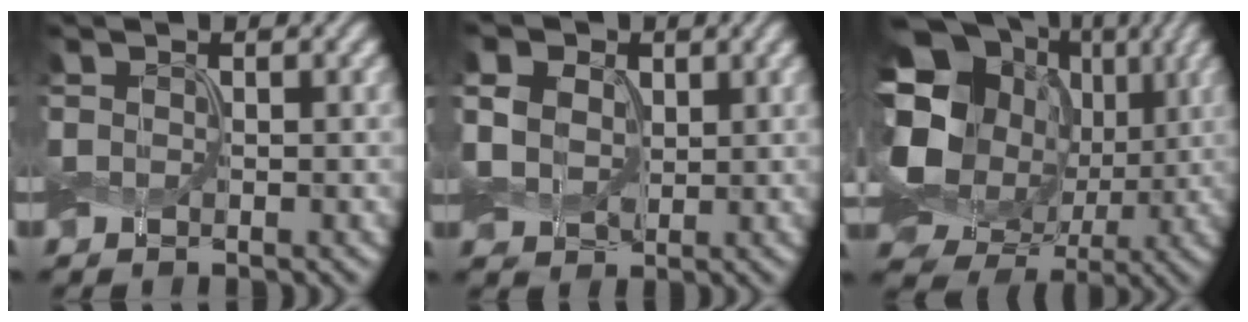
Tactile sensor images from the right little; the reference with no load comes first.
{"total": 7.0, "force": [1.7, 5.6, 3.9], "torque": [-0.100, 0.029, 0.012]}
{"total": 20.3, "force": [1.8, 17.1, 10.9], "torque": [-0.238, 0.024, 0.024]}